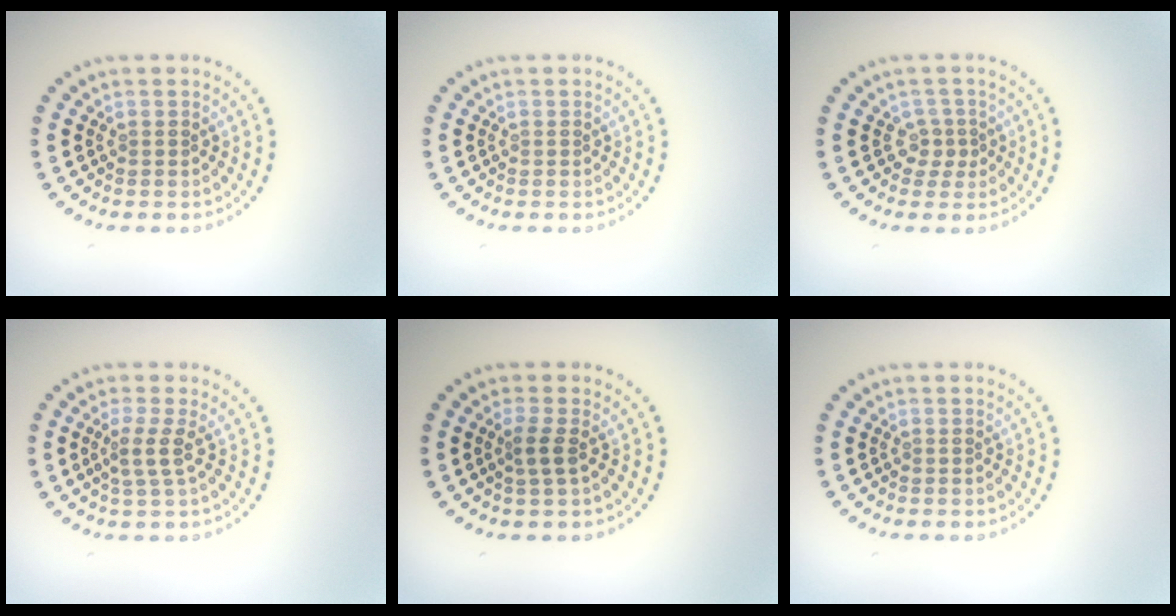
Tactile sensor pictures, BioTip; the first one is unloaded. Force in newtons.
{"total": 0.0}
{"total": 1.6, "press": 1.2, "slide": 1.1}
{"total": 2.1, "press": 1.6, "slide": 1.4}
{"total": 1.7, "press": 1.4, "slide": 1.0}
{"total": 0.0}